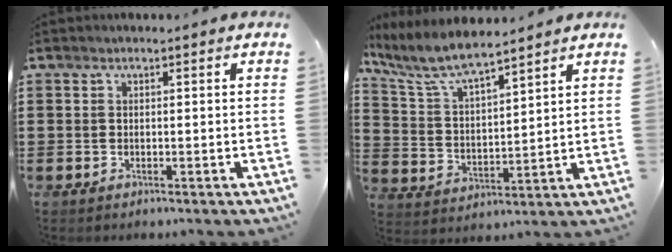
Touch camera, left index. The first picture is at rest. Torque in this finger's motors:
{"motor_torque": [1.10, -1.04, 0.20, 0.09]}